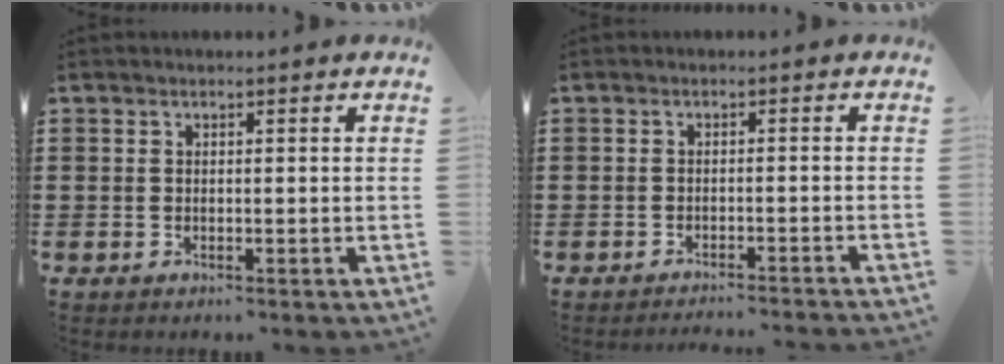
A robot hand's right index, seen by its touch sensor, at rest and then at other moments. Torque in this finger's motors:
{"motor_torque": [1.02, 1.12, -1.05, -0.21]}